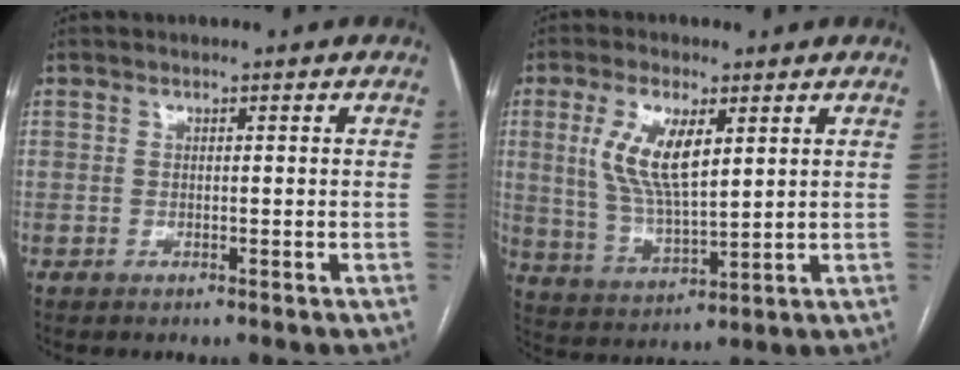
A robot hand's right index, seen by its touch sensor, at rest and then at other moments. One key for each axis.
{"total": 9.7, "fx": 3.3, "fy": 3.1, "fz": 8.6, "tx": -0.183, "ty": 0.004, "tz": 0.070}